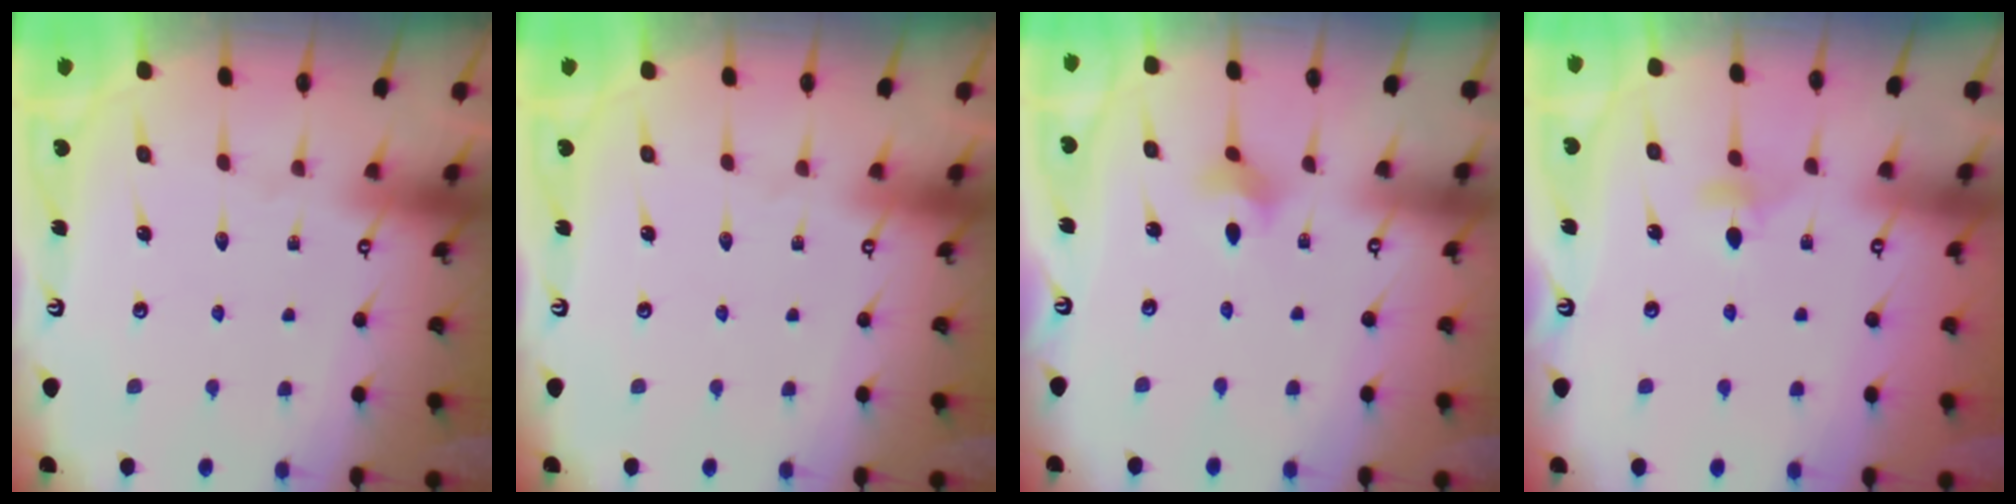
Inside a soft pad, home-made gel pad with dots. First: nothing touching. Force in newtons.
{"total": 0.0}
{"total": 2.9, "press": 2.8, "slide": 0.8}
{"total": 3.7, "press": 3.6, "slide": 0.8}